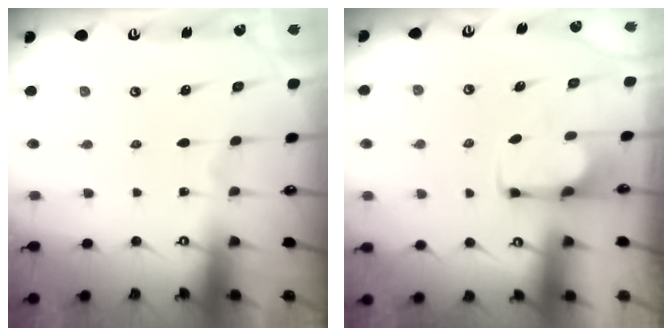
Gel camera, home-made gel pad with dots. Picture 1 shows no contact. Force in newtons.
{"total": 2.7, "press": 2.6, "slide": 0.7}